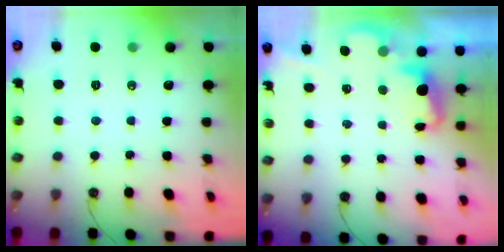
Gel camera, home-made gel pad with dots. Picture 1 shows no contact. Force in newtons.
{"total": 2.3, "press": 2.3, "slide": 0.6}